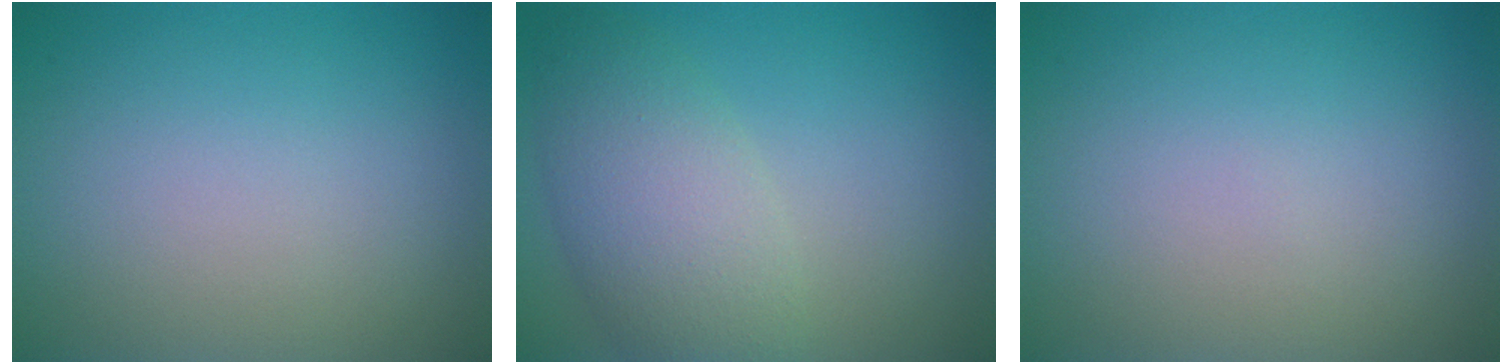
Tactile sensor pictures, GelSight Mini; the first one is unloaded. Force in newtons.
{"total": 5.5, "press": 5.5, "slide": 0.3}
{"total": 0.0}